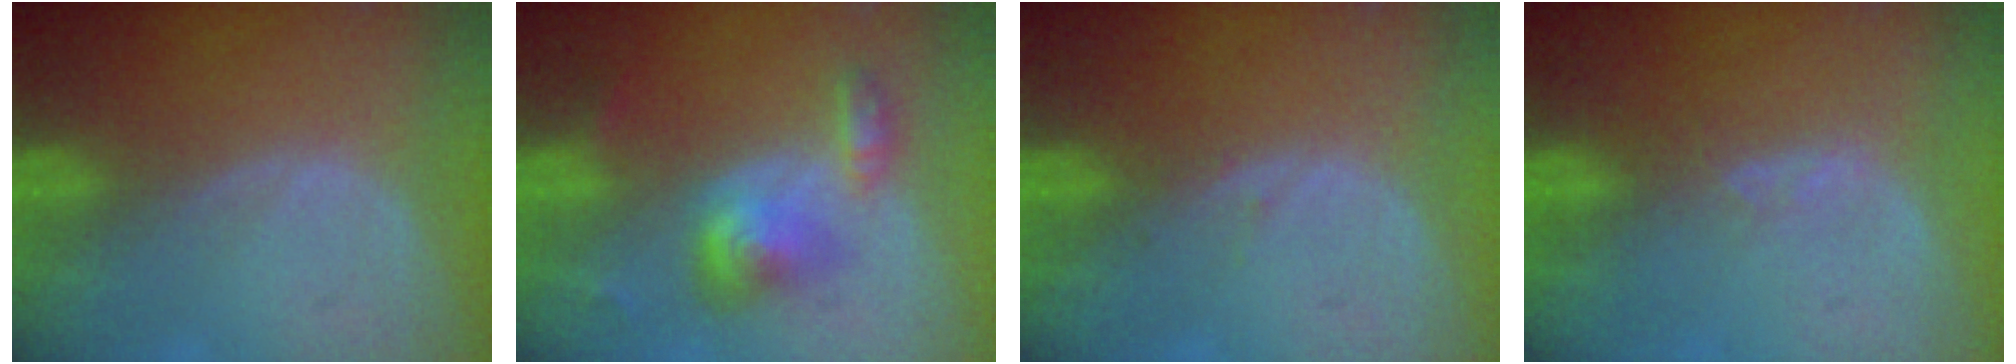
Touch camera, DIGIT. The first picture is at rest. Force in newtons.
{"total": 6.2, "press": 5.6, "slide": 2.7}
{"total": 0.7, "press": 0.4, "slide": 0.5}
{"total": 1.6, "press": 1.5, "slide": 0.7}